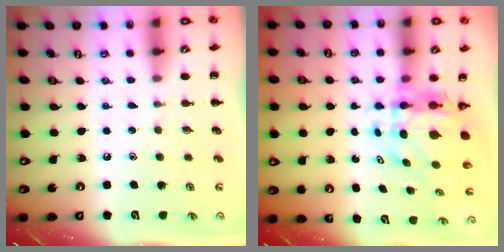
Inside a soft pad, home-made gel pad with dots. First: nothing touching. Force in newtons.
{"total": 8.0, "press": 7.8, "slide": 2.1}